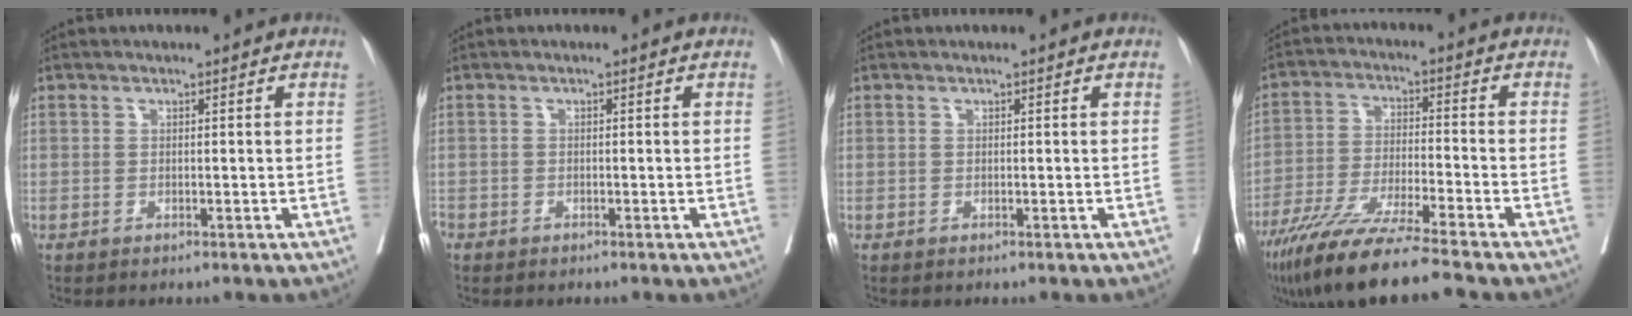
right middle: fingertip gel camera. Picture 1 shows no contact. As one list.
[{"total": 1.5, "force": [-1.1, 1.0, 0.4], "torque": [-0.016, -0.002, -0.022]}, {"total": 0.0}, {"total": 12.8, "force": [-10.1, -0.4, 7.9], "torque": [-0.140, -0.038, -0.177]}]